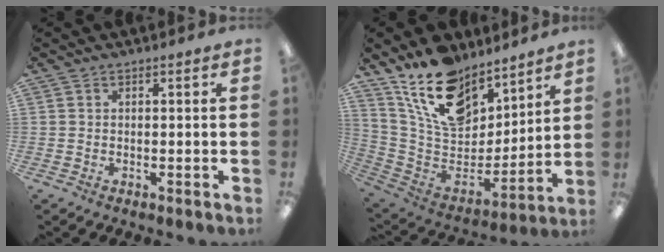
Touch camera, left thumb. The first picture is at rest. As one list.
[{"total": 18.7, "force": [13.5, 9.9, 8.4], "torque": [-0.169, -0.081, 0.249]}]